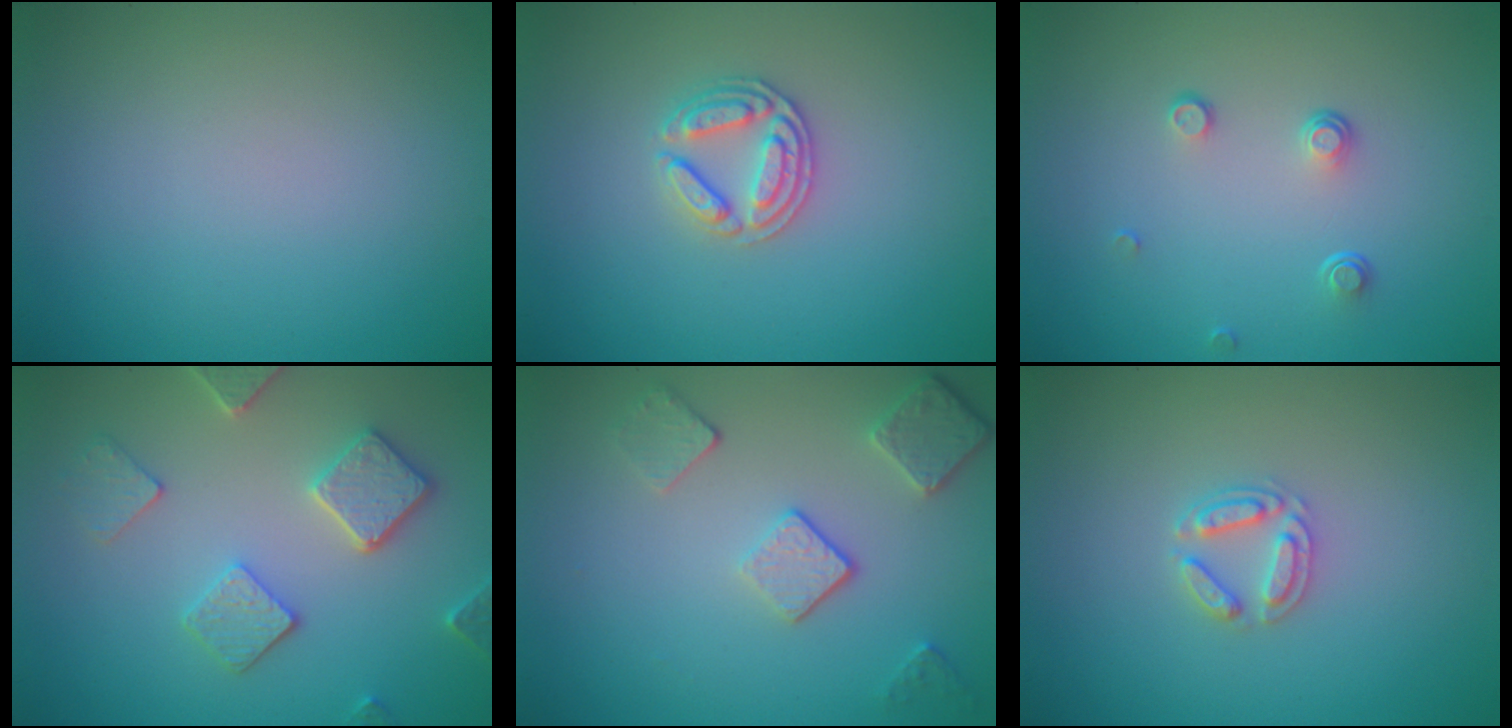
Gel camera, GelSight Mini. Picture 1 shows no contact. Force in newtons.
{"total": 2.7, "press": 2.7, "slide": 0.6}
{"total": 1.4, "press": 0.8, "slide": 1.2}
{"total": 3.9, "press": 3.7, "slide": 1.3}
{"total": 3.7, "press": 3.0, "slide": 2.3}
{"total": 2.2, "press": 2.2, "slide": 0.3}